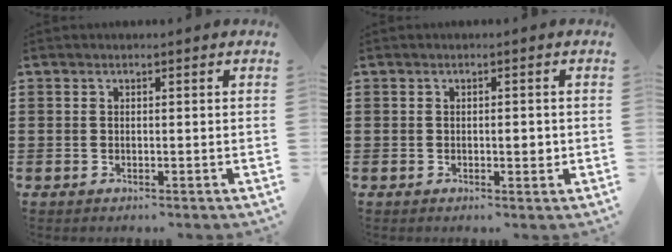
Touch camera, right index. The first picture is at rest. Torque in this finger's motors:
{"motor_torque": [0.41, 0.35, 0.04, 0.03]}